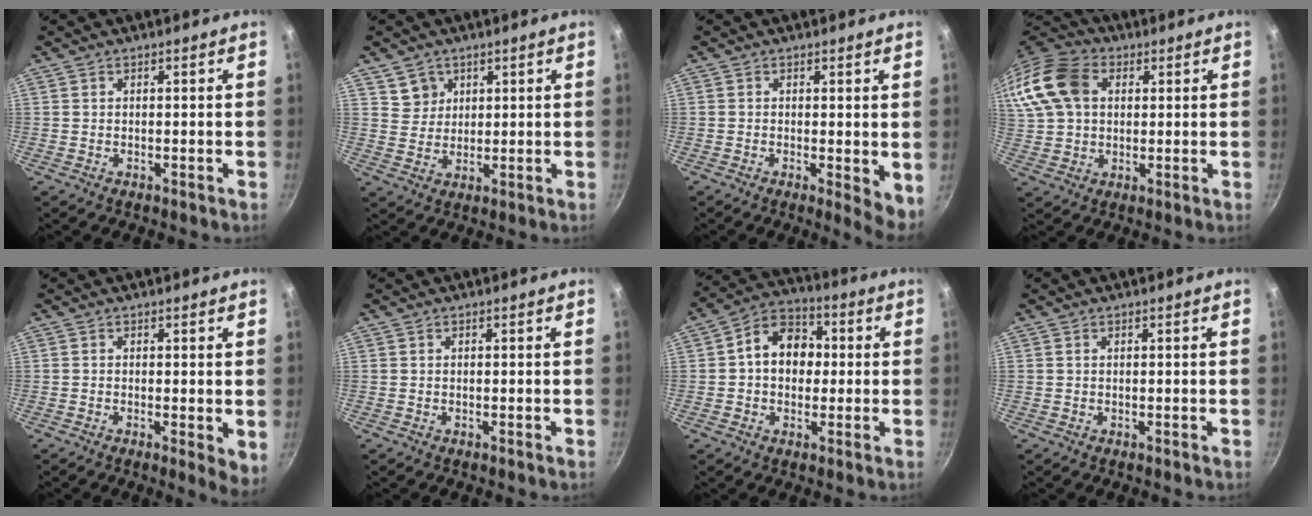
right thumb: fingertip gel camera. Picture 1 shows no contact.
{"total": 4.5, "force": [2.4, 3.7, 0.7], "torque": [0.013, -0.001, 0.047]}
{"total": 4.6, "force": [-0.2, 1.5, 4.3], "torque": [-0.054, -0.012, -0.002]}
{"total": 18.9, "force": [5.1, 13.9, 11.7], "torque": [-0.263, 0.028, 0.086]}
{"total": 4.0, "force": [-0.1, 1.3, 3.8], "torque": [-0.048, -0.013, -0.003]}
{"total": 0.0}
{"total": 10.9, "force": [0.6, 8.5, 6.8], "torque": [-0.066, 0.026, -0.008]}
{"total": 0.0}